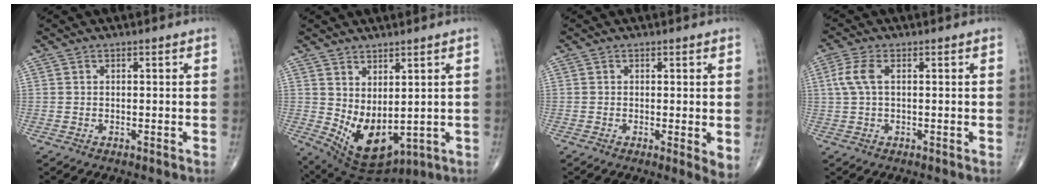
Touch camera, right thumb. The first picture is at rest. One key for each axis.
{"total": 11.0, "fx": 0.5, "fy": 5.9, "fz": 9.3, "tx": -0.147, "ty": -0.024, "tz": 0.041}
{"total": 3.3, "fx": 0.0, "fy": 0.9, "fz": 3.2, "tx": -0.049, "ty": -0.012, "tz": -0.006}
{"total": 4.3, "fx": 0.8, "fy": 1.9, "fz": 3.7, "tx": -0.104, "ty": 0.013, "tz": 0.014}